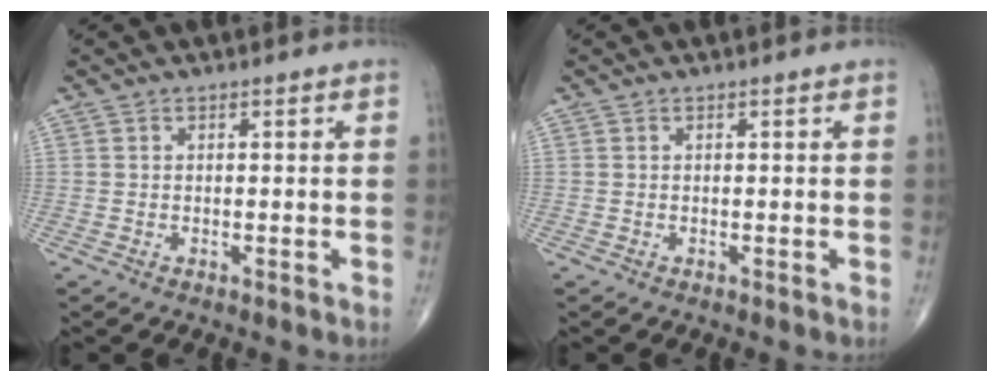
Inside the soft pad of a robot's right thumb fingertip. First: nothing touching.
{"total": 0.0}